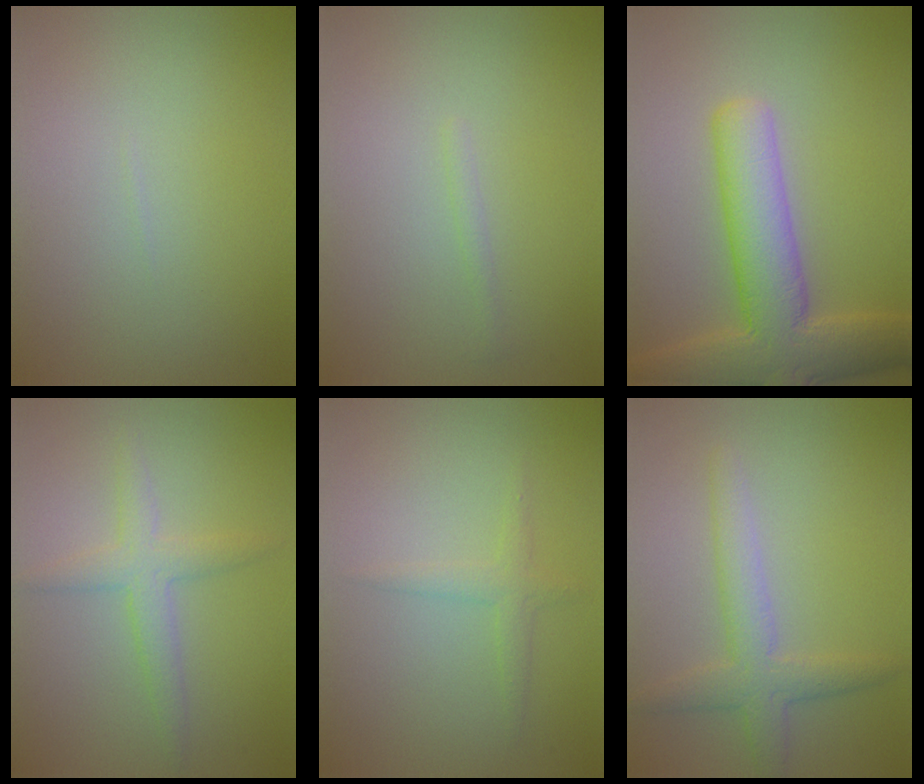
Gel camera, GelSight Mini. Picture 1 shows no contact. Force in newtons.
{"total": 0.6, "press": 0.6, "slide": 0.0}
{"total": 8.5, "press": 8.5, "slide": 0.5}
{"total": 2.7, "press": 2.7, "slide": 0.1}
{"total": 1.4, "press": 1.4, "slide": 0.0}
{"total": 2.8, "press": 2.8, "slide": 0.2}